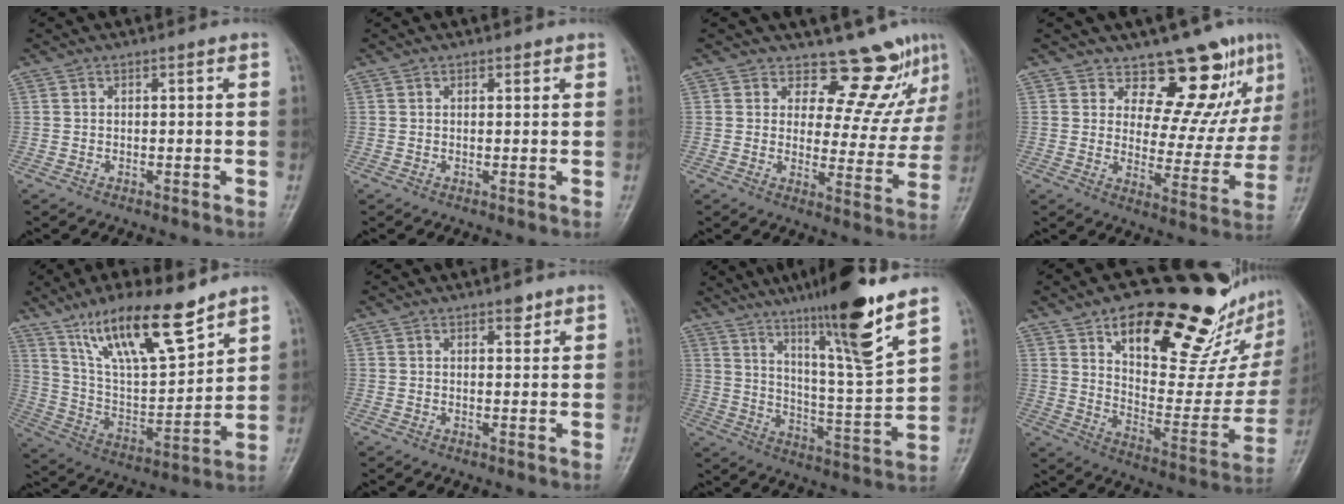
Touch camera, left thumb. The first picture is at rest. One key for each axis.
{"total": 0.9, "fx": 0.7, "fy": 0.6, "fz": 0.3, "tx": 0.002, "ty": -0.004, "tz": 0.006}
{"total": 11.0, "fx": 9.4, "fy": 4.5, "fz": 3.7, "tx": -0.008, "ty": -0.081, "tz": 0.114}
{"total": 13.1, "fx": 9.3, "fy": 5.8, "fz": 7.2, "tx": -0.043, "ty": -0.072, "tz": 0.131}
{"total": 18.7, "fx": 12.7, "fy": 5.3, "fz": 12.7, "tx": -0.192, "ty": -0.060, "tz": 0.240}
{"total": 2.0, "fx": 1.4, "fy": 1.0, "fz": 1.1, "tx": -0.003, "ty": -0.007, "tz": 0.018}
{"total": 18.0, "fx": 11.9, "fy": 0.6, "fz": 13.4, "tx": -0.204, "ty": -0.068, "tz": 0.197}
{"total": 31.0, "fx": 19.2, "fy": 12.4, "fz": 21.0, "tx": -0.257, "ty": -0.070, "tz": 0.291}